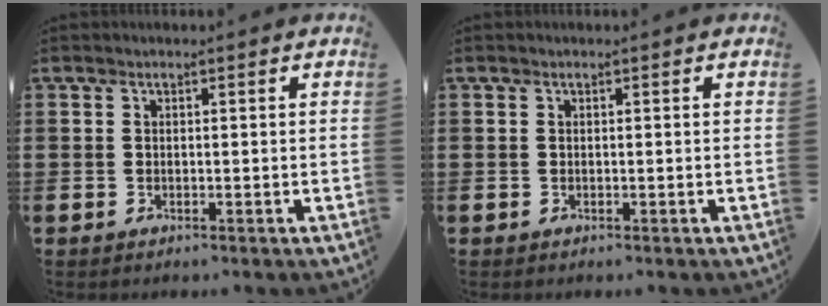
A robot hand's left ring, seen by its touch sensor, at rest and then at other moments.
{"total": 0.0}